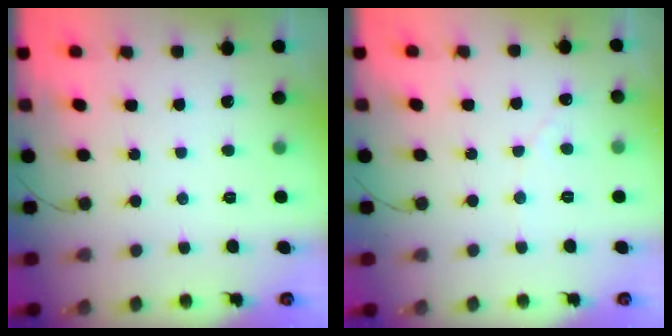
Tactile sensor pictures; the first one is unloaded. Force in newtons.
{"total": 3.0, "press": 2.9, "slide": 0.3}